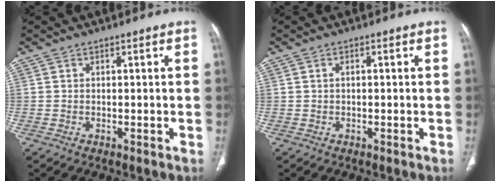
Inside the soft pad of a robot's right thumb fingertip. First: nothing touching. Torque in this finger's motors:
{"motor_torque": [0.03, -0.03, -0.58, 0.08, 0.00]}